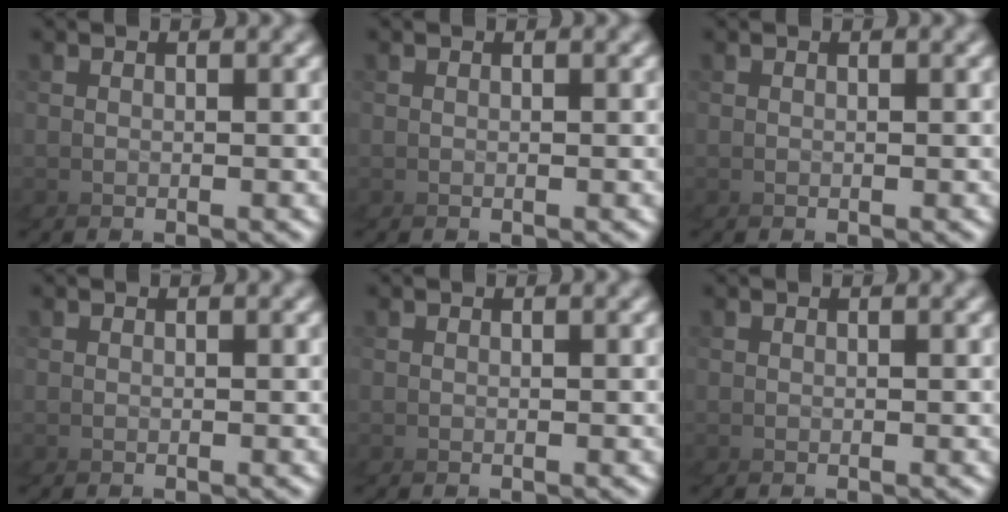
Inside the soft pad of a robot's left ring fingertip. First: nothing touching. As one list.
[{"total": 0.0}, {"total": 0.0}, {"total": 0.0}, {"total": 0.0}, {"total": 0.0}]